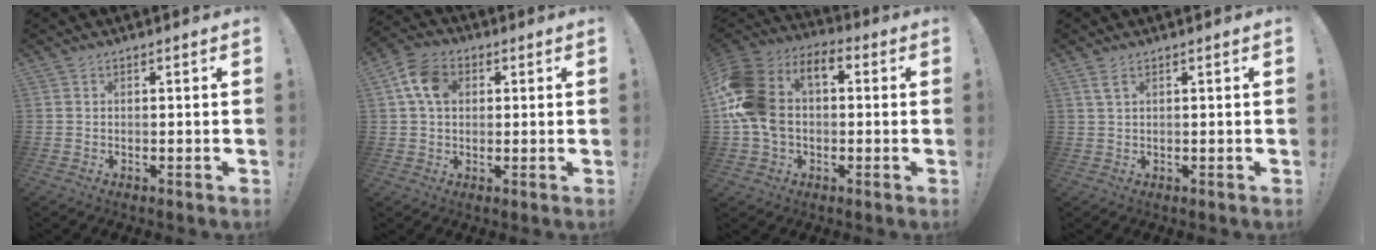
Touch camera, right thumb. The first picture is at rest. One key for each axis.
{"total": 9.8, "fx": 2.7, "fy": 7.3, "fz": 6.0, "tx": -0.105, "ty": 0.008, "tz": 0.052}
{"total": 16.5, "fx": 2.1, "fy": 11.6, "fz": 11.4, "tx": -0.232, "ty": 0.001, "tz": 0.040}
{"total": 2.3, "fx": 1.2, "fy": 0.6, "fz": 1.9, "tx": -0.032, "ty": -0.002, "tz": 0.019}